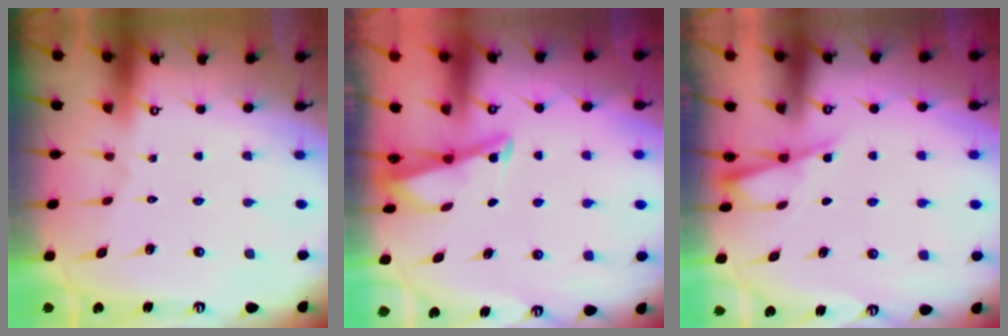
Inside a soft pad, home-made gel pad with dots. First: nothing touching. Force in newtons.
{"total": 2.9, "press": 2.8, "slide": 0.4}
{"total": 1.6, "press": 1.6, "slide": 0.2}